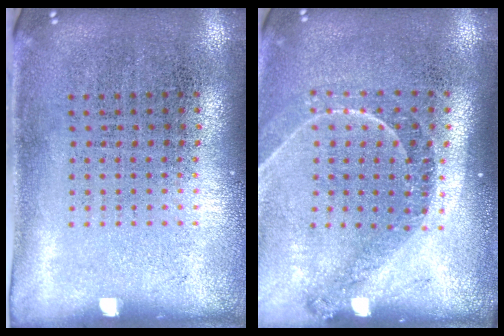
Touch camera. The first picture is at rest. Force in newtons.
{"total": 1.3, "press": 1.3, "slide": 0.2}